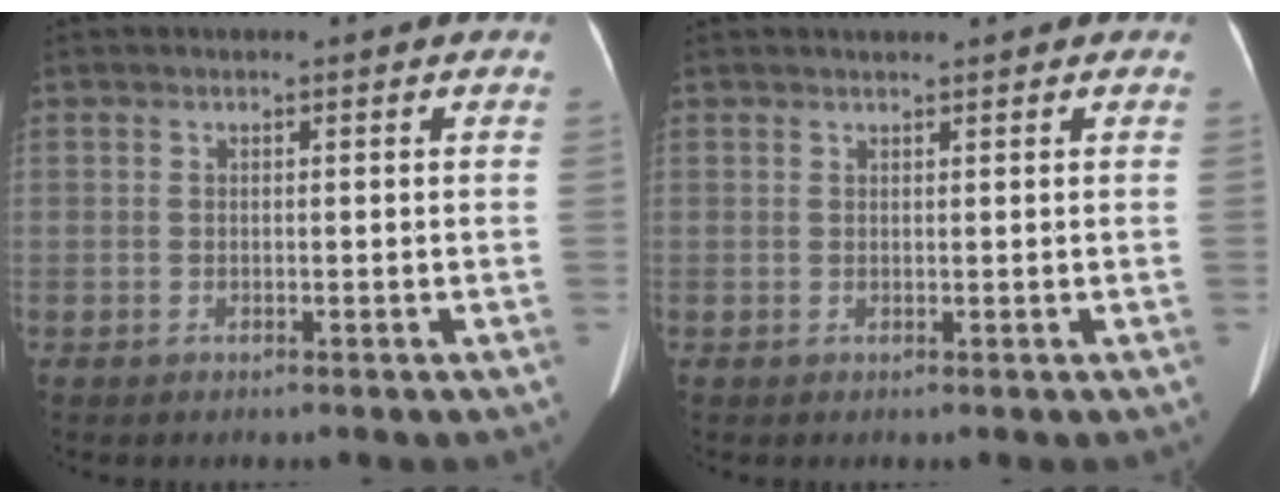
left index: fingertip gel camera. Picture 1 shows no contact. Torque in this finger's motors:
{"motor_torque": [0.06, -0.27, -0.09, -0.02]}